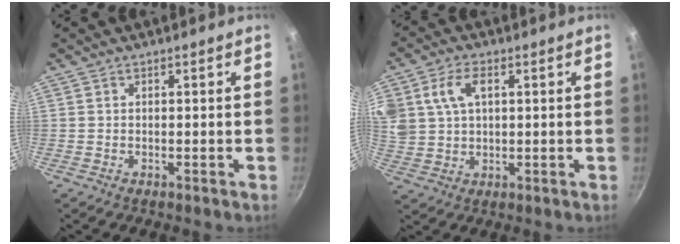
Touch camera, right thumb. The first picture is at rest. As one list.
[{"total": 12.3, "force": [4.1, 8.6, 7.8], "torque": [-0.165, 0.015, 0.079]}]